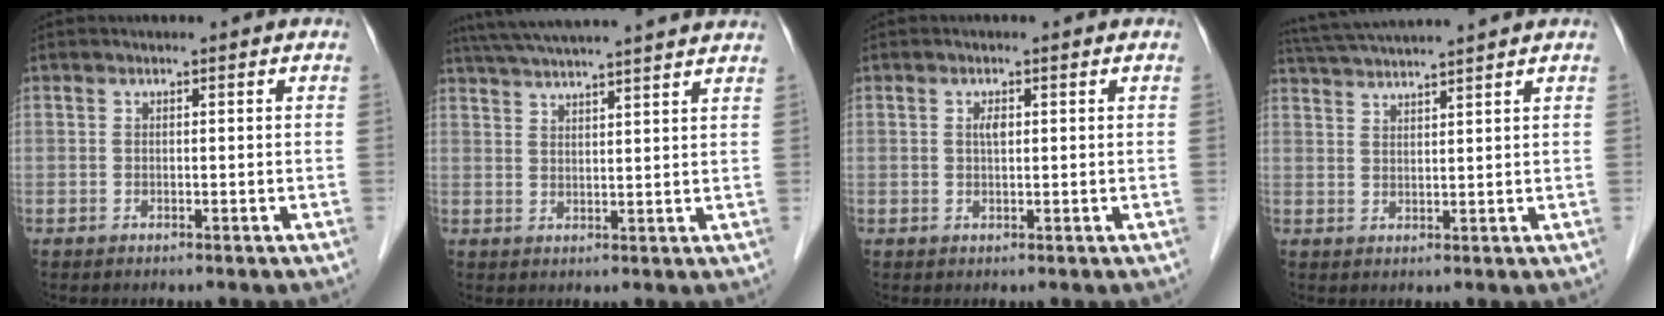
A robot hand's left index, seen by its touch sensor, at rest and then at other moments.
{"total": 19.0, "force": [17.1, 0.2, 8.2], "torque": [-0.143, 0.030, 0.235]}
{"total": 1.4, "force": [0.2, 0.6, 1.2], "torque": [-0.026, -0.001, 0.004]}
{"total": 9.0, "force": [8.2, -1.3, 3.3], "torque": [-0.064, 0.030, 0.132]}